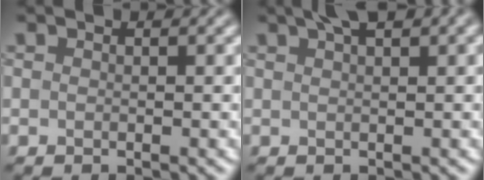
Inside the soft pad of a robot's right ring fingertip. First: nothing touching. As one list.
[{"total": 3.4, "force": [2.0, 0.8, 2.6], "torque": [-0.029, 0.009, 0.028]}]